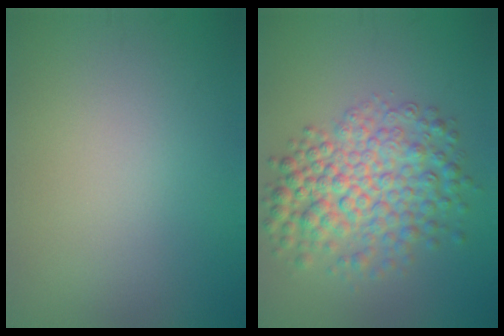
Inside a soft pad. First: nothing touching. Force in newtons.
{"total": 6.8, "press": 6.8, "slide": 0.2}